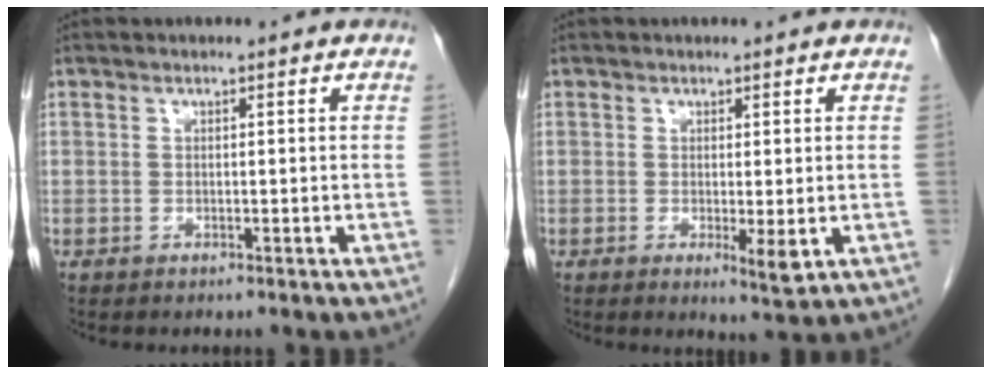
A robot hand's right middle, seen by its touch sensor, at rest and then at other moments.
{"total": 3.1, "force": [-0.5, 0.5, 3.0], "torque": [-0.044, -0.011, -0.003]}